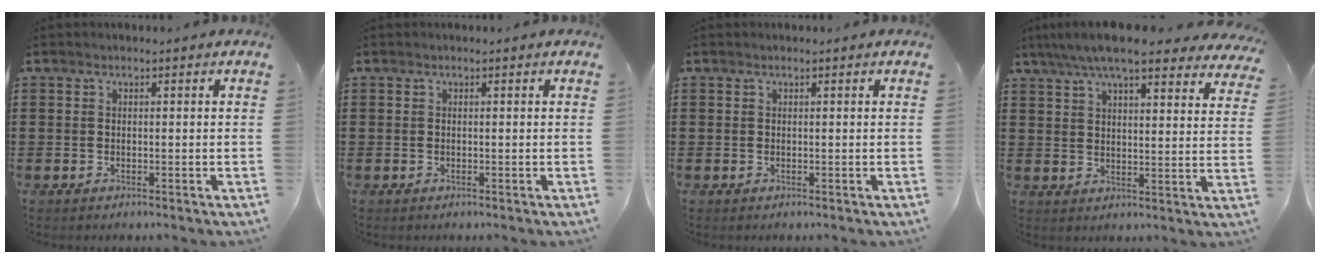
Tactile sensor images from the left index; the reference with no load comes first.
{"total": 0.0}
{"total": 0.0}
{"total": 8.4, "force": [7.3, 0.8, 4.1], "torque": [-0.102, -0.018, 0.131]}